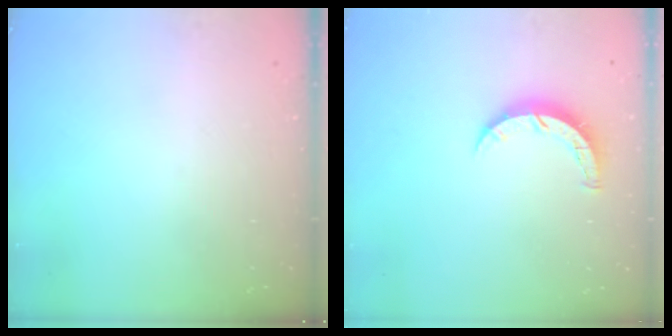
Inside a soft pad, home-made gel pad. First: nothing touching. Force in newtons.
{"total": 5.5, "press": 5.5, "slide": 0.5}